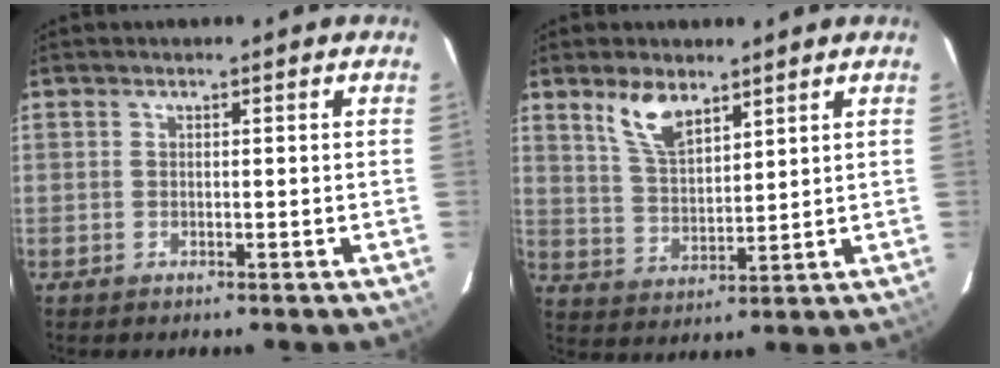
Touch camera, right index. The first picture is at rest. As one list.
[{"total": 7.8, "force": [5.2, 3.4, 4.7], "torque": [-0.087, 0.004, 0.108]}]